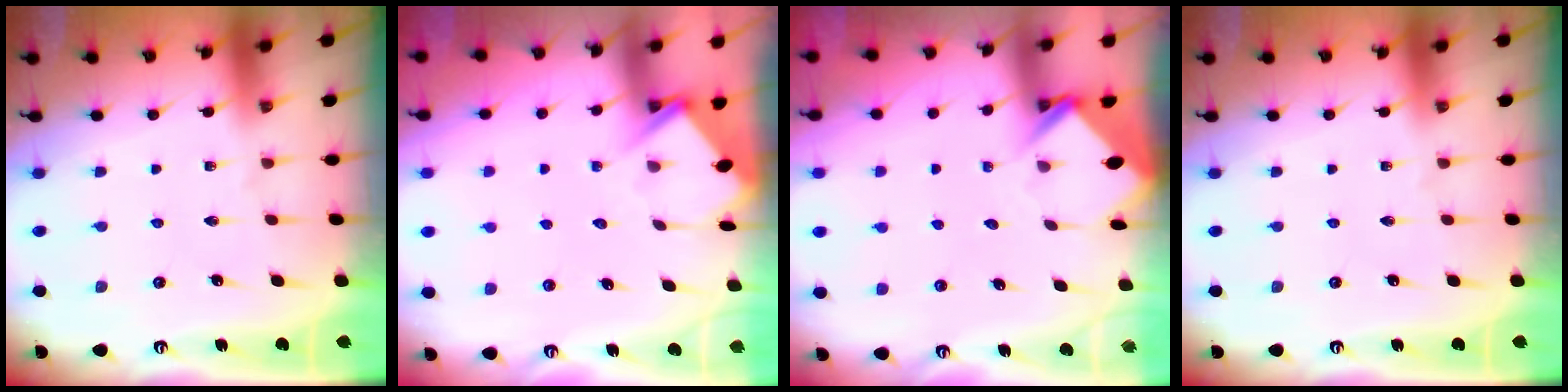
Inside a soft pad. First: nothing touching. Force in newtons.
{"total": 6.1, "press": 6.1, "slide": 0.2}
{"total": 3.9, "press": 3.8, "slide": 0.3}
{"total": 0.0}